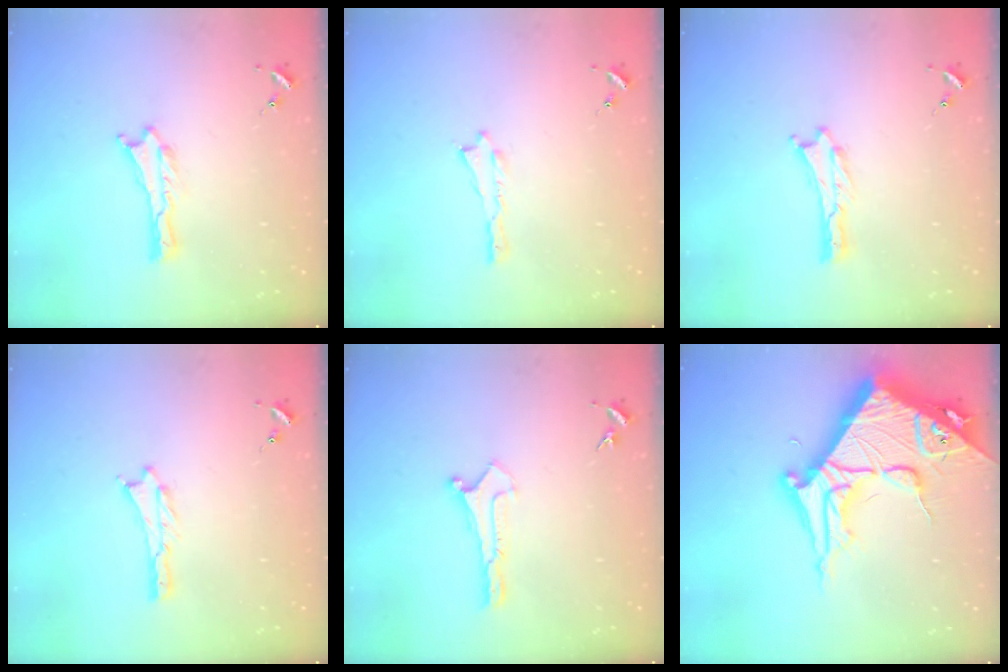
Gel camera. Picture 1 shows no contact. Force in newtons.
{"total": 0.0}
{"total": 0.0}
{"total": 0.5, "press": 0.5, "slide": 0.2}
{"total": 0.0}
{"total": 14.6, "press": 14.5, "slide": 1.6}